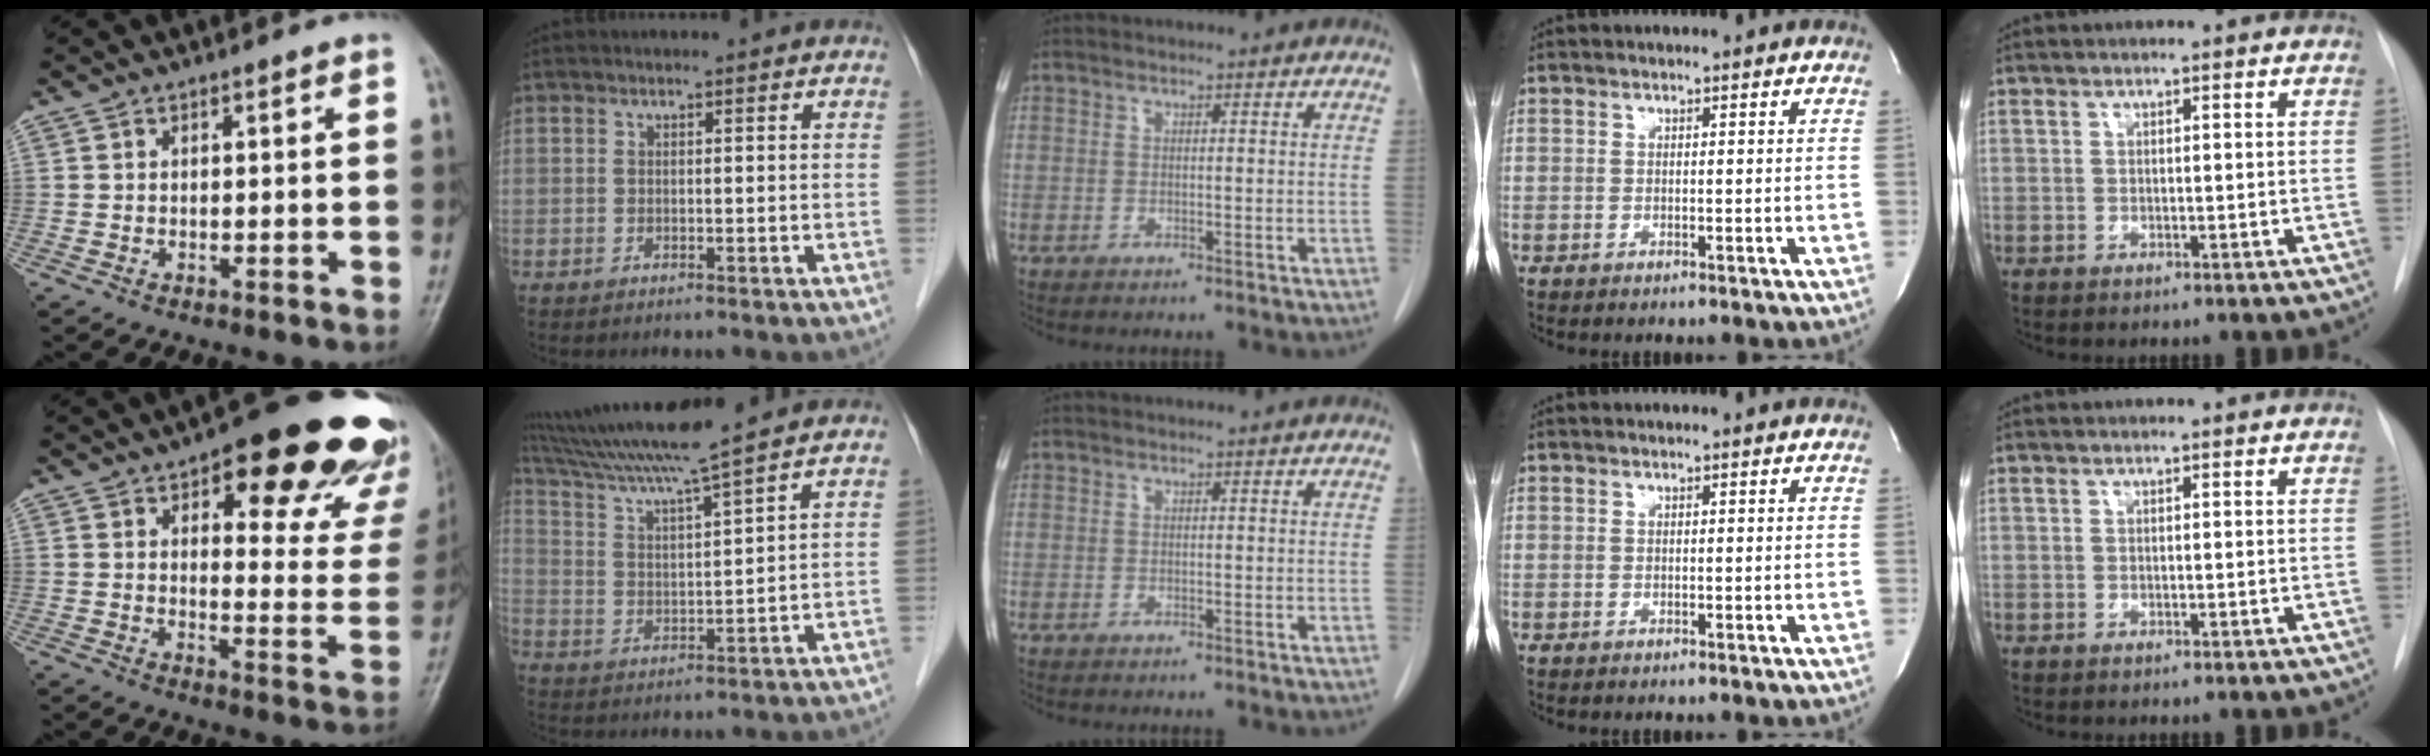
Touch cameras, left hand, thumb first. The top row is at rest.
{"thumb": {"total": 24.8, "force": [16.0, 9.1, 16.6], "torque": [-0.153, -0.069, 0.190]}, "index": {"total": 12.2, "force": [10.3, -2.2, 6.0], "torque": [-0.112, 0.011, 0.183]}}